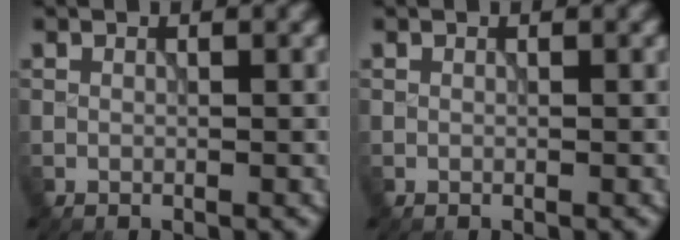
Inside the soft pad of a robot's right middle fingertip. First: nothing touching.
{"total": 0.0}